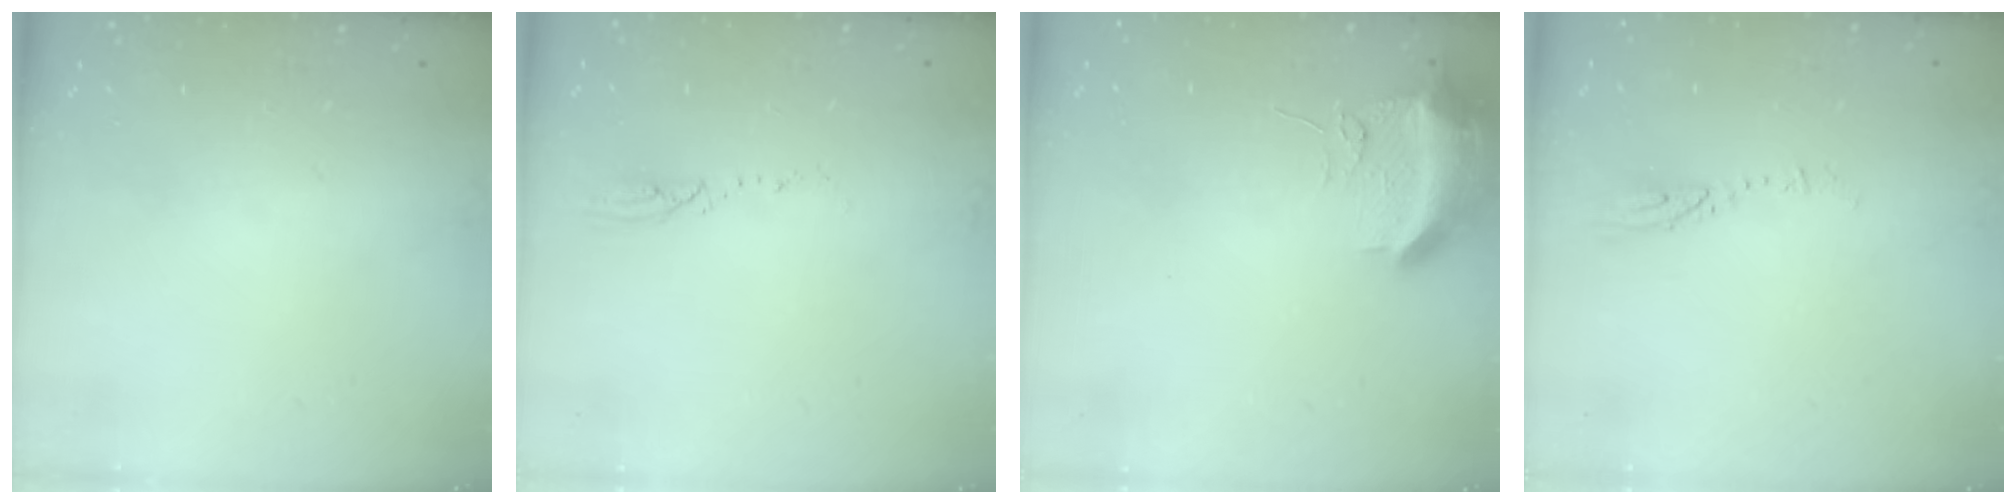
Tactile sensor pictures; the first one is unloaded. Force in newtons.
{"total": 2.5, "press": 2.4, "slide": 0.3}
{"total": 10.4, "press": 10.3, "slide": 1.3}
{"total": 2.9, "press": 2.9, "slide": 0.3}